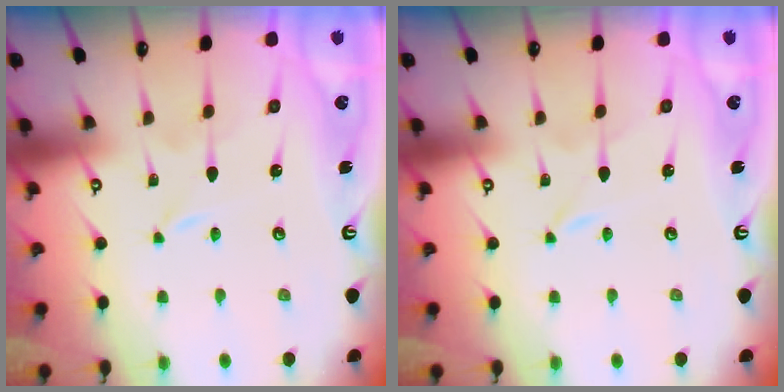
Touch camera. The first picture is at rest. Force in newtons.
{"total": 0.0}